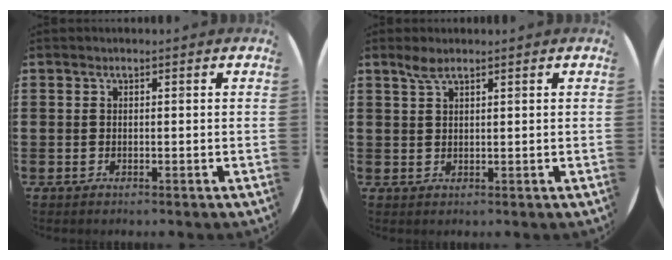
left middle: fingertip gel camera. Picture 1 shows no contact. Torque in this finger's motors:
{"motor_torque": [0.37, -0.26, 0.04, 0.01]}